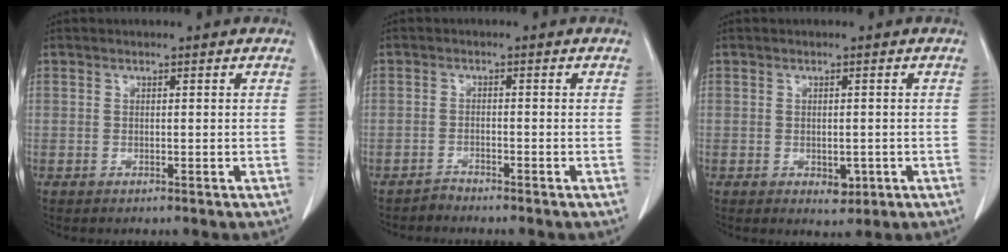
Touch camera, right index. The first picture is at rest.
{"total": 1.4, "force": [-1.4, 0.0, -0.1], "torque": [0.006, -0.002, -0.024]}
{"total": 2.5, "force": [-0.8, 1.5, 1.8], "torque": [-0.023, 0.000, -0.002]}